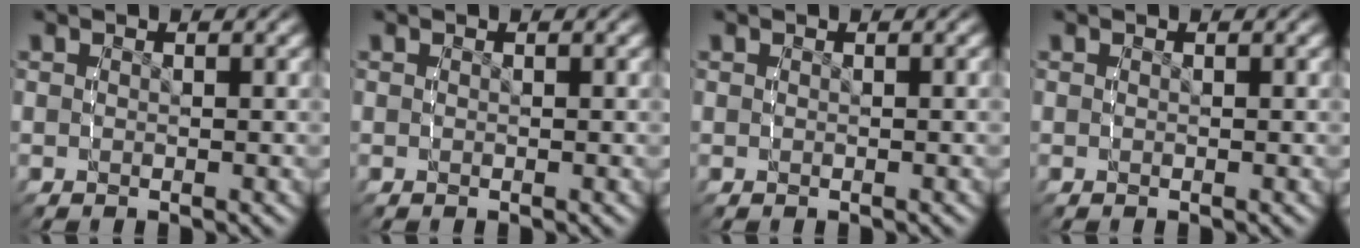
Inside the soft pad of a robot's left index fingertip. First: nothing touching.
{"total": 0.0}
{"total": 0.0}
{"total": 0.0}